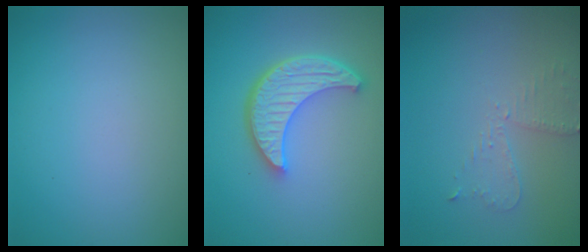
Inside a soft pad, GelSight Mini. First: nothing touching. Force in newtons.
{"total": 5.8, "press": 4.4, "slide": 3.8}
{"total": 2.2, "press": 2.2, "slide": 0.5}